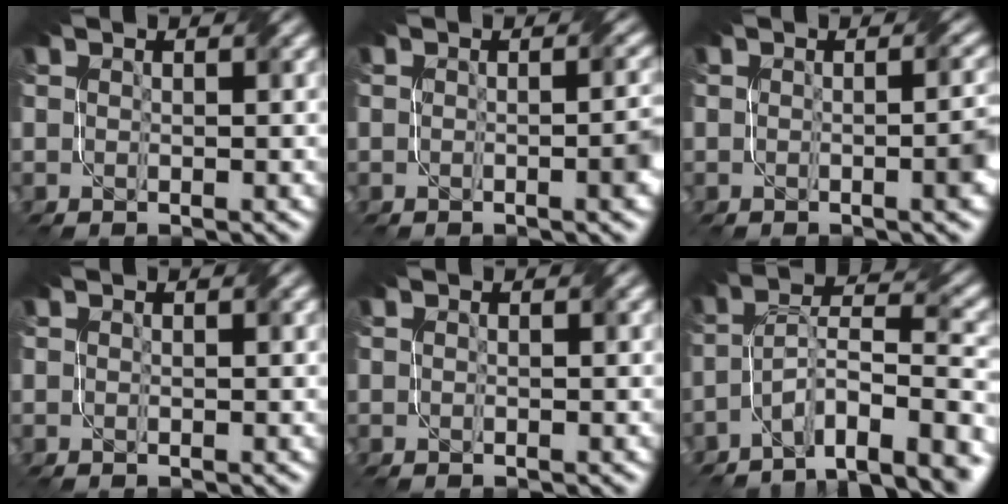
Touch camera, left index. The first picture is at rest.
{"total": 2.5, "force": [-0.5, 0.7, 2.3], "torque": [-0.027, 0.000, -0.006]}
{"total": 2.9, "force": [-0.5, 0.9, 2.8], "torque": [-0.027, 0.003, -0.006]}
{"total": 0.0}
{"total": 0.0}
{"total": 8.6, "force": [-5.6, 2.6, 5.9], "torque": [-0.089, 0.008, -0.102]}